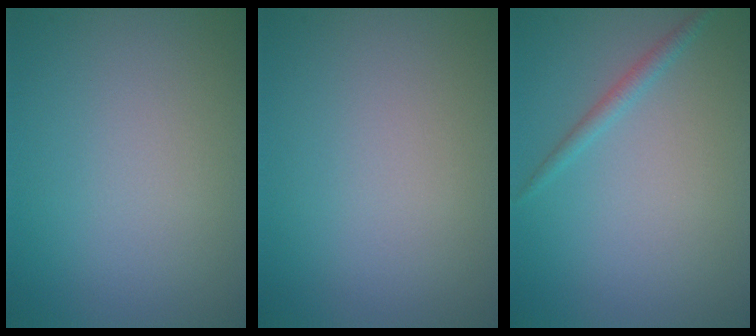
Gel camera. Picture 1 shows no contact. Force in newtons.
{"total": 0.0}
{"total": 1.3, "press": 1.3, "slide": 0.0}